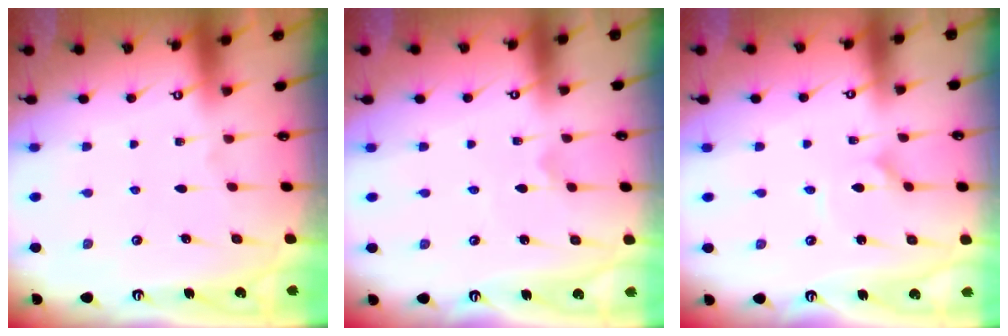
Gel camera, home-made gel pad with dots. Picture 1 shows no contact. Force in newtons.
{"total": 1.6, "press": 1.6, "slide": 0.0}
{"total": 1.2, "press": 1.2, "slide": 0.1}